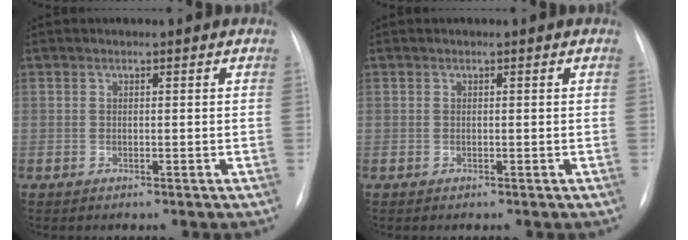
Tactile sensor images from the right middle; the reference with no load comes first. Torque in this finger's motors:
{"motor_torque": [0.00, 0.00, 0.00, 0.00]}